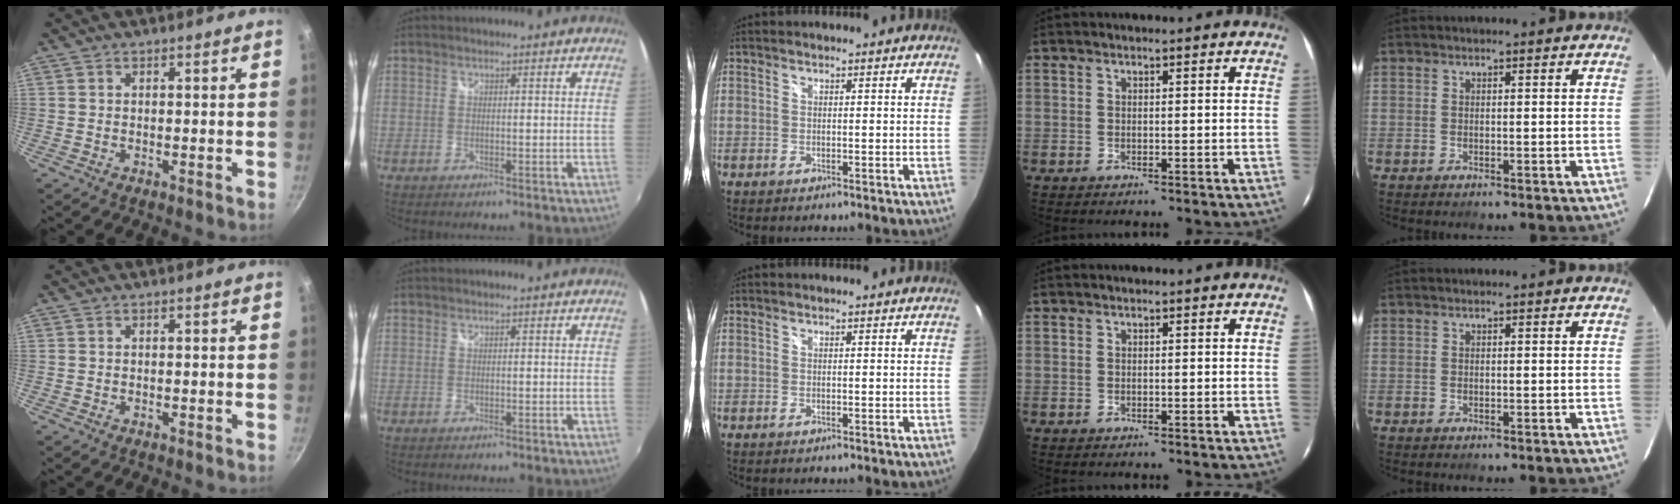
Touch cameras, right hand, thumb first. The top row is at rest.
{}